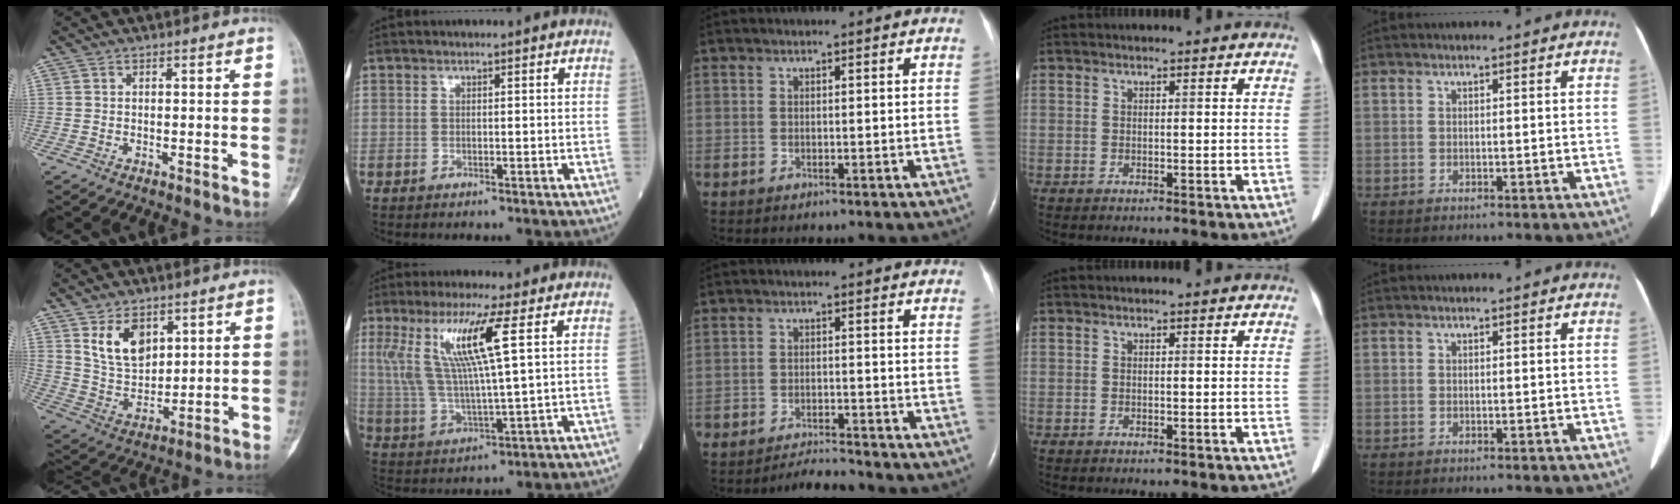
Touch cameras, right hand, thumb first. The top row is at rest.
{"thumb": {"total": 9.9, "force": [4.8, 6.3, 5.9], "torque": [-0.076, -0.031, 0.103]}, "index": {"total": 11.4, "force": [4.2, 0.0, 10.6], "torque": [-0.233, 0.005, 0.083]}, "middle": {"total": 3.7, "force": [-3.7, -0.3, 0.2], "torque": [-0.007, -0.016, -0.061]}}